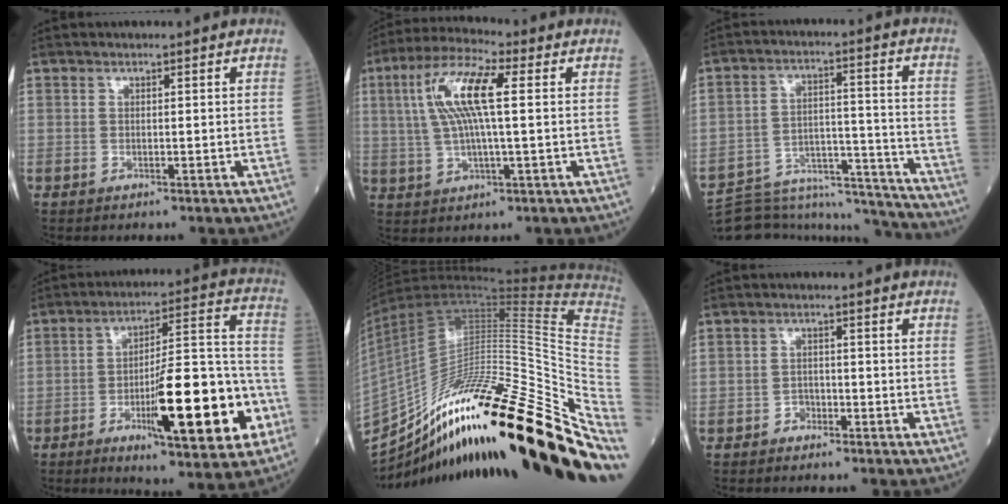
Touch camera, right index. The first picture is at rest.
{"total": 10.7, "force": [2.3, 1.6, 10.4], "torque": [-0.216, 0.019, 0.043]}
{"total": 17.2, "force": [-16.8, 2.1, 2.5], "torque": [-0.034, 0.041, -0.245]}
{"total": 19.5, "force": [-7.1, 3.4, 17.9], "torque": [-0.259, 0.009, -0.095]}
{"total": 33.7, "force": [-18.1, 3.0, 28.2], "torque": [-0.346, 0.008, -0.295]}
{"total": 1.5, "force": [-1.2, 0.9, 0.2], "torque": [-0.001, 0.005, -0.021]}